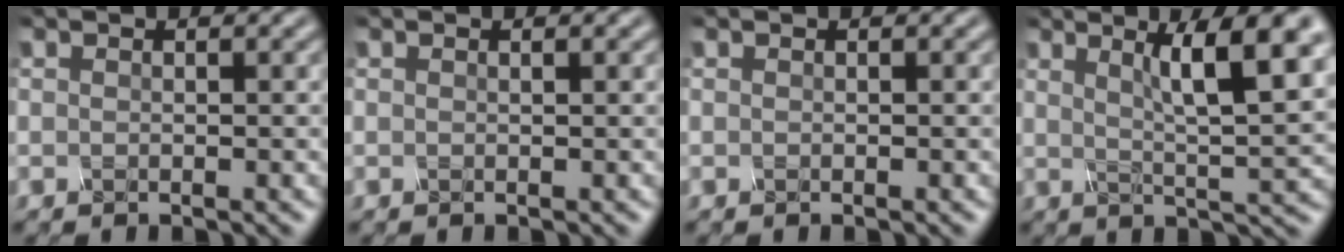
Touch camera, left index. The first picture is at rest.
{"total": 0.6, "force": [0.2, 0.2, 0.4], "torque": [-0.002, 0.001, -0.002]}
{"total": 0.0}
{"total": 7.8, "force": [2.7, 1.6, 7.2], "torque": [-0.101, 0.007, 0.051]}